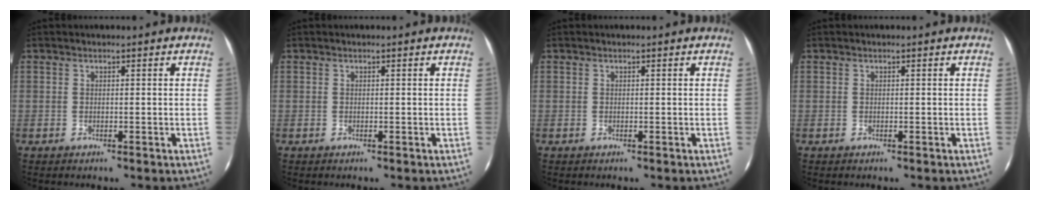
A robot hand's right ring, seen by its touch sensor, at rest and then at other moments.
{"total": 0.0}
{"total": 0.0}
{"total": 0.0}